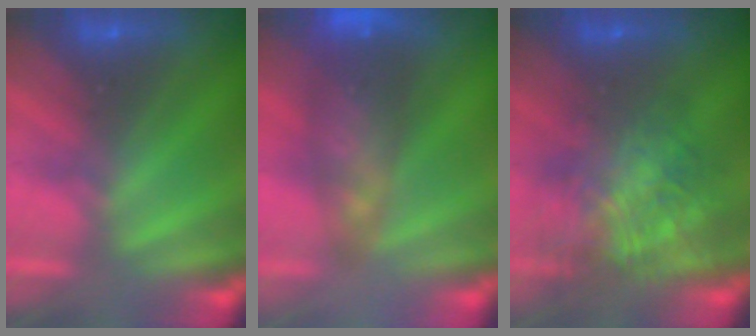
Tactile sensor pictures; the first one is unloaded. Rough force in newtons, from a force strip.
{"total": 7.3}
{"total": 7.8}